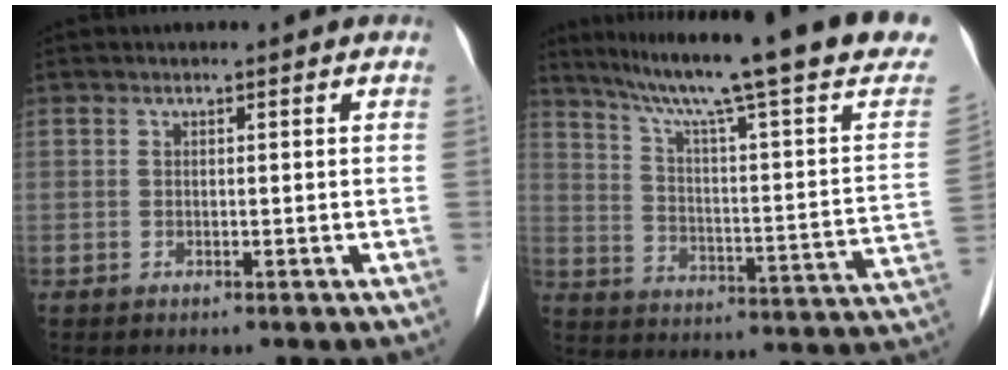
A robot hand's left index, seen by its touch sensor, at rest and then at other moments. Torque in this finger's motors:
{"motor_torque": [0.01, -0.46, 0.03, 0.07]}